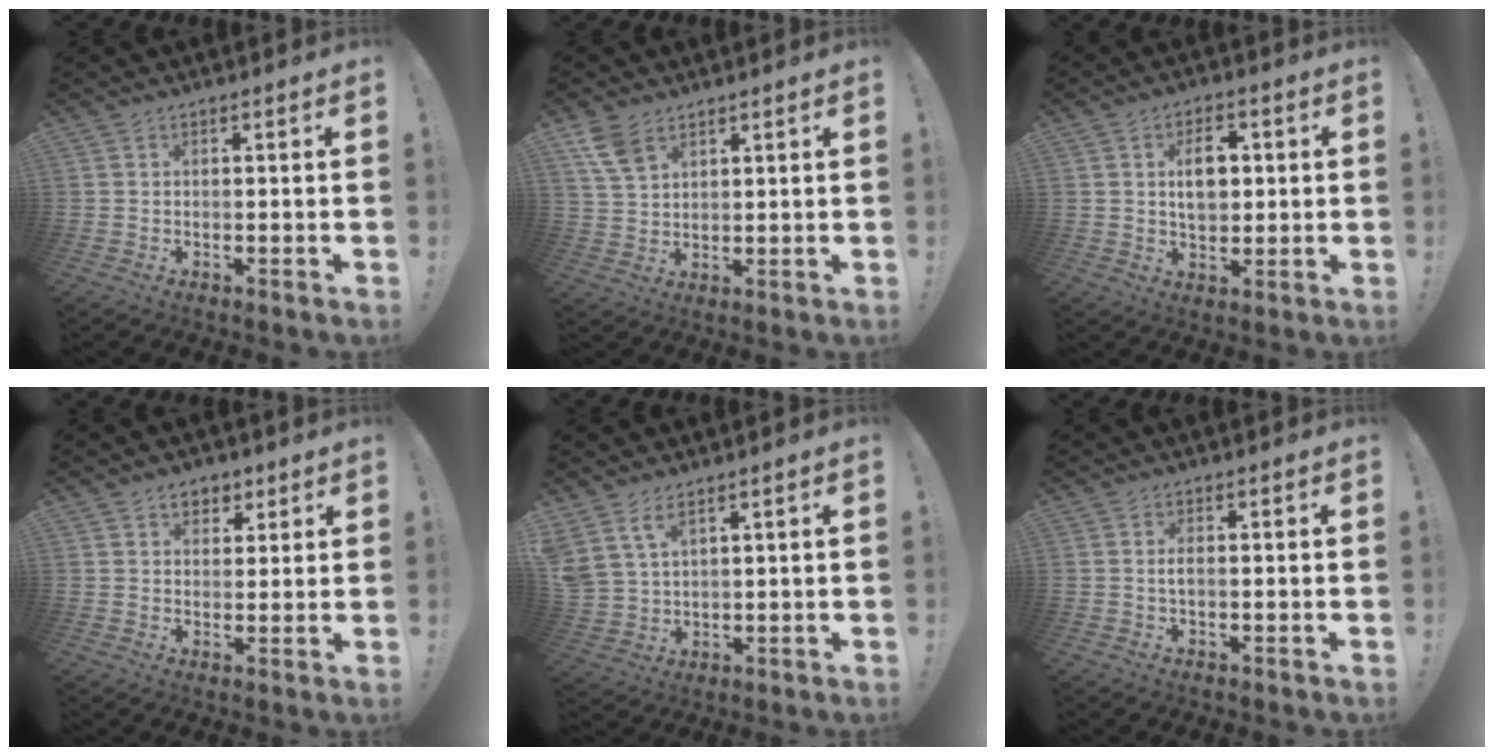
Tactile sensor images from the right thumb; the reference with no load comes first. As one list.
[{"total": 7.4, "force": [4.5, 4.1, 4.1], "torque": [-0.075, -0.013, 0.091]}, {"total": 8.4, "force": [1.3, 5.9, 5.9], "torque": [-0.091, 0.006, 0.019]}, {"total": 5.4, "force": [3.1, 4.2, 1.5], "torque": [-0.006, -0.016, 0.055]}, {"total": 6.5, "force": [4.7, 3.1, 3.3], "torque": [-0.071, -0.021, 0.095]}, {"total": 1.6, "force": [-0.2, 0.5, 1.6], "torque": [-0.026, 0.000, -0.004]}]